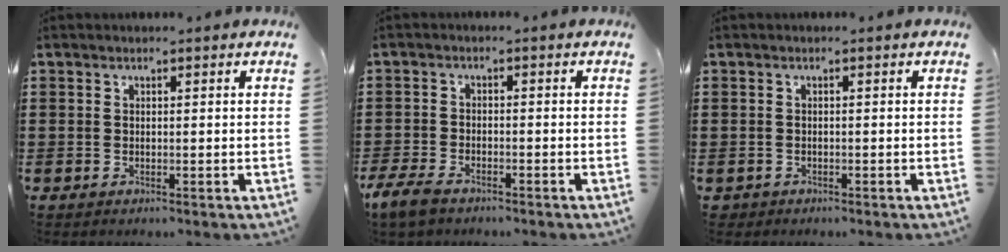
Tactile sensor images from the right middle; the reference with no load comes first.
{"total": 3.4, "force": [-2.6, 1.2, 1.8], "torque": [-0.060, -0.005, -0.059]}
{"total": 0.6, "force": [-0.6, 0.3, 0.0], "torque": [-0.004, -0.001, -0.013]}